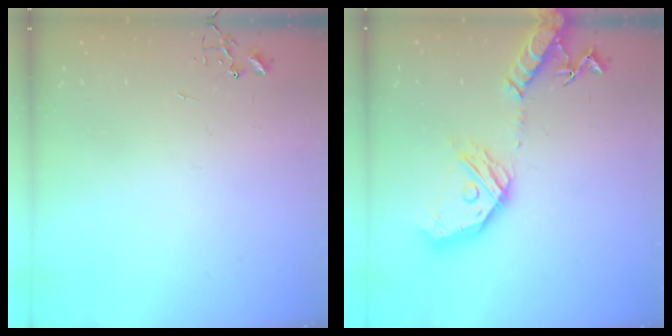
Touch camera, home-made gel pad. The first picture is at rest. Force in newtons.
{"total": 21.3, "press": 21.1, "slide": 3.1}